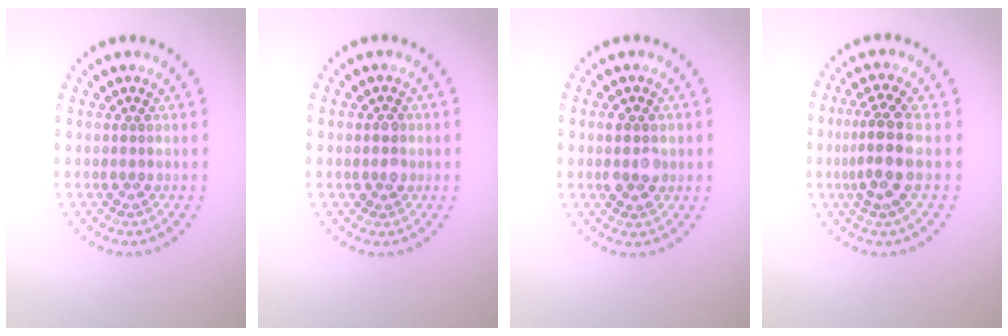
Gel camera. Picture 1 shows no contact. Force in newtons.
{"total": 1.6, "press": 1.6, "slide": 0.5}
{"total": 2.7, "press": 2.7, "slide": 0.1}
{"total": 3.8, "press": 3.2, "slide": 2.1}